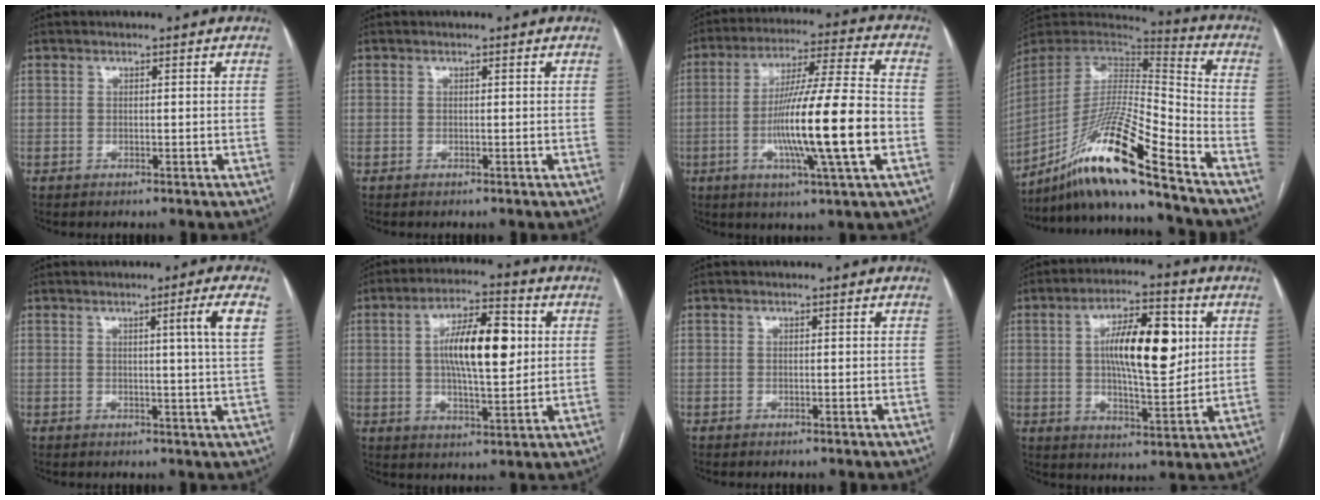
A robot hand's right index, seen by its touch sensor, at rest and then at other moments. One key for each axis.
{"total": 0.0}
{"total": 17.2, "fx": -3.7, "fy": -0.3, "fz": 16.8, "tx": -0.296, "ty": -0.006, "tz": -0.066}
{"total": 19.1, "fx": -13.9, "fy": -0.6, "fz": 13.2, "tx": -0.282, "ty": -0.014, "tz": -0.258}
{"total": 4.9, "fx": 1.6, "fy": -1.5, "fz": 4.4, "tx": -0.066, "ty": -0.009, "tz": 0.024}
{"total": 12.1, "fx": 1.9, "fy": 3.5, "fz": 11.5, "tx": -0.202, "ty": 0.016, "tz": 0.029}
{"total": 0.0}
{"total": 13.2, "fx": 2.6, "fy": 4.0, "fz": 12.3, "tx": -0.205, "ty": 0.012, "tz": 0.041}